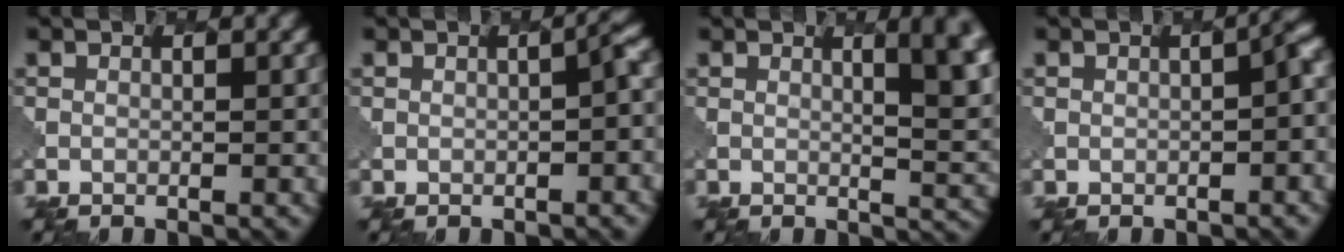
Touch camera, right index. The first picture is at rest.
{"total": 1.7, "force": [-0.5, 0.7, 1.5], "torque": [-0.018, 0.003, -0.008]}
{"total": 6.5, "force": [2.2, 2.6, 5.5], "torque": [-0.033, 0.004, 0.026]}
{"total": 2.1, "force": [-0.5, 1.2, 1.7], "torque": [-0.017, 0.004, -0.010]}